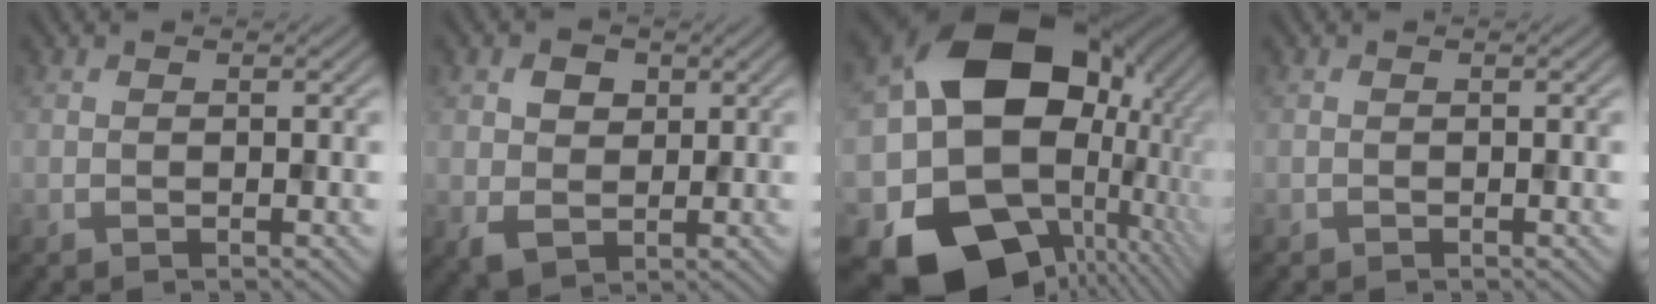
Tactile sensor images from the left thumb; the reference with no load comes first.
{"total": 4.1, "force": [0.7, 3.5, 2.1], "torque": [-0.049, -0.001, 0.014]}
{"total": 21.9, "force": [0.0, 17.8, 12.8], "torque": [-0.220, -0.019, 0.006]}
{"total": 0.0}